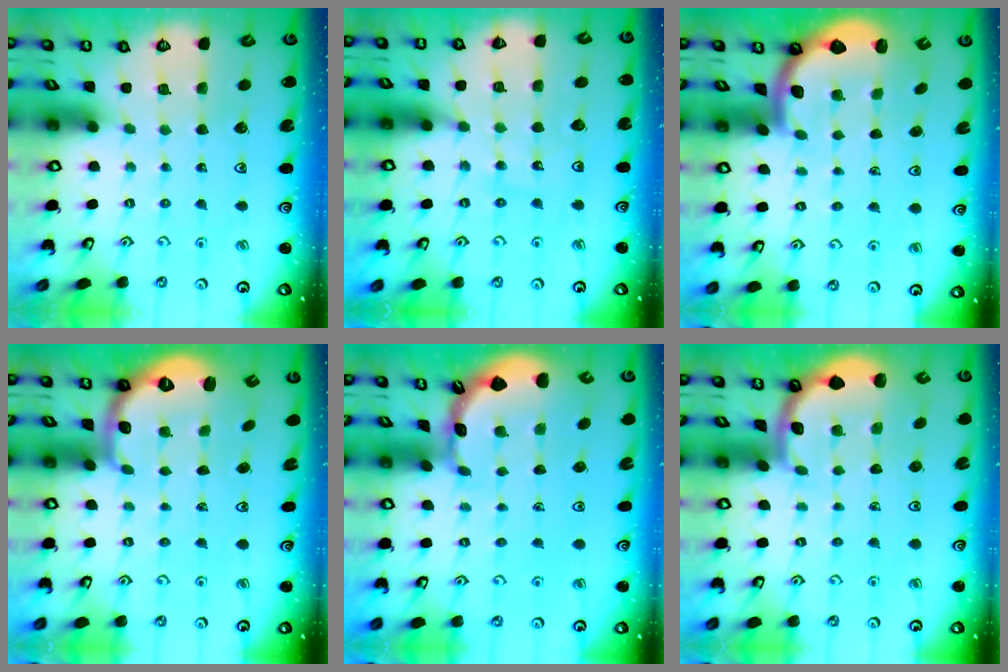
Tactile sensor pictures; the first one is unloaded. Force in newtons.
{"total": 12.0, "press": 11.7, "slide": 2.7}
{"total": 2.3, "press": 2.3, "slide": 0.4}
{"total": 2.7, "press": 1.6, "slide": 2.1}
{"total": 1.8, "press": 1.8, "slide": 0.1}
{"total": 1.8, "press": 1.8, "slide": 0.1}